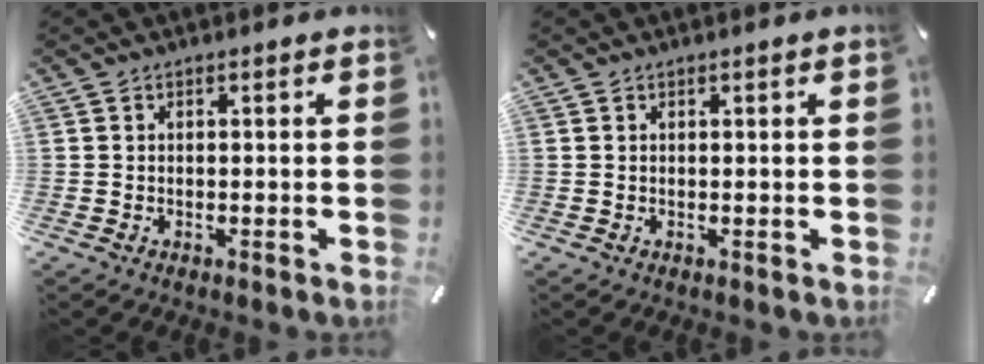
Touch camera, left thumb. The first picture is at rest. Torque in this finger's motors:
{"motor_torque": [0.77, 0.67, 0.23, -0.21, 0.11]}